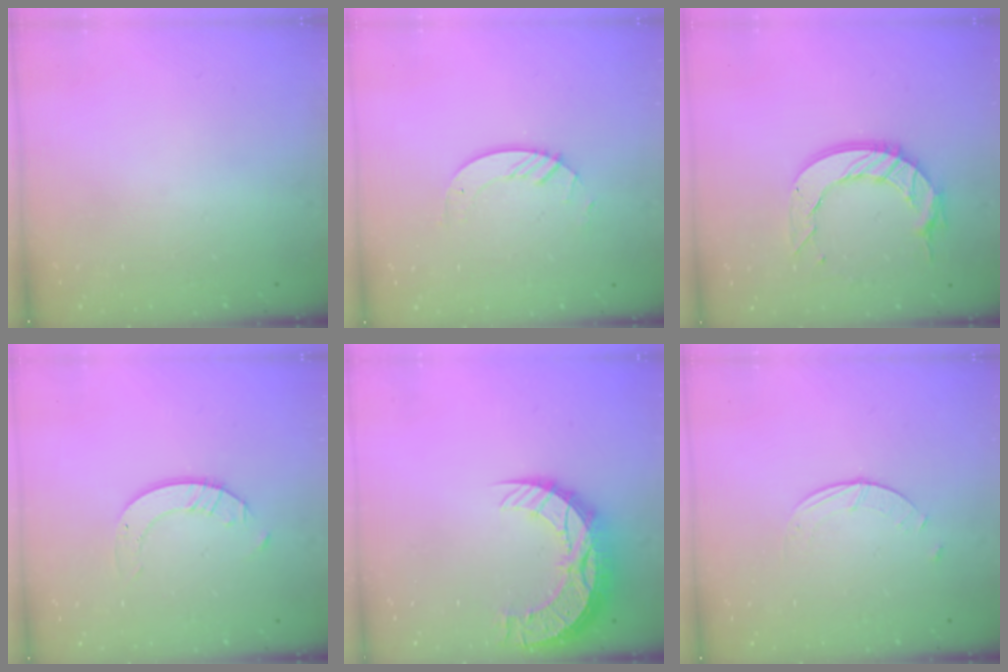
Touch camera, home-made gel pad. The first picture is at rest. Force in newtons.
{"total": 3.0, "press": 3.0, "slide": 0.3}
{"total": 12.5, "press": 12.4, "slide": 0.9}
{"total": 2.0, "press": 2.0, "slide": 0.2}
{"total": 13.3, "press": 13.3, "slide": 0.9}
{"total": 0.9, "press": 0.9, "slide": 0.2}